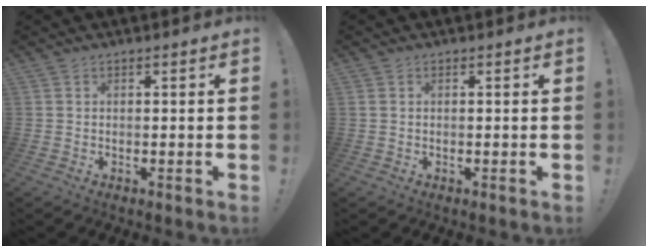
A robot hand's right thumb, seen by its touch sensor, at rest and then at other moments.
{"total": 0.6, "force": [0.2, 0.4, 0.3], "torque": [-0.011, 0.003, 0.006]}